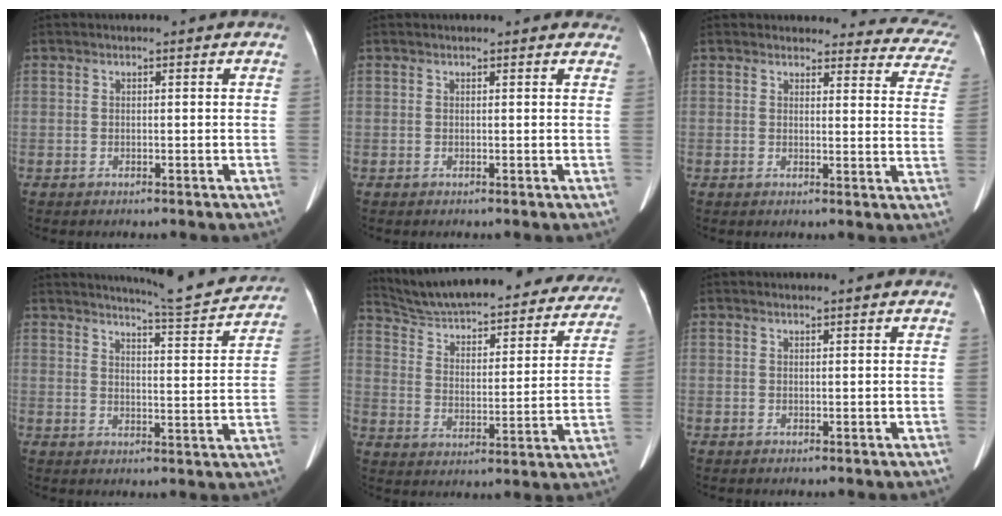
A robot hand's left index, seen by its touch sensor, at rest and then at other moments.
{"total": 3.8, "force": [3.4, 1.5, 0.8], "torque": [-0.004, 0.016, 0.023]}
{"total": 15.3, "force": [14.8, 3.7, 1.4], "torque": [0.032, -0.083, 0.118]}
{"total": 12.3, "force": [11.8, -0.2, 3.3], "torque": [-0.053, -0.023, 0.147]}
{"total": 29.8, "force": [27.1, 6.4, 10.8], "torque": [-0.172, -0.037, 0.354]}
{"total": 1.1, "force": [1.1, -0.2, 0.2], "torque": [-0.014, 0.006, 0.019]}